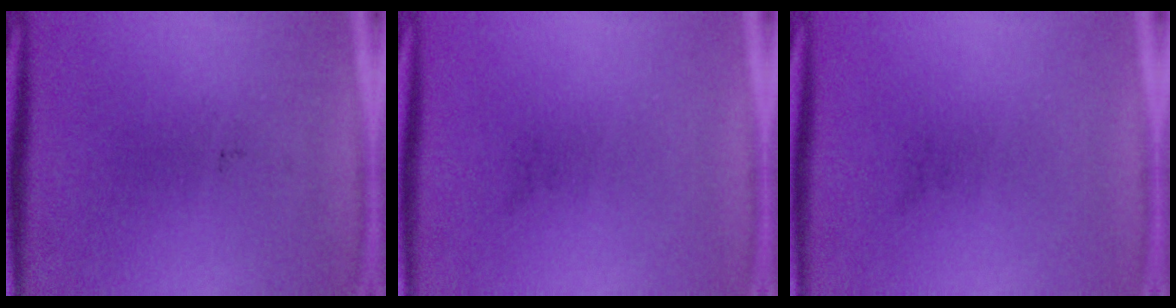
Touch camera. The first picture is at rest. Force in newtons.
{"total": 0.0}
{"total": 0.0}